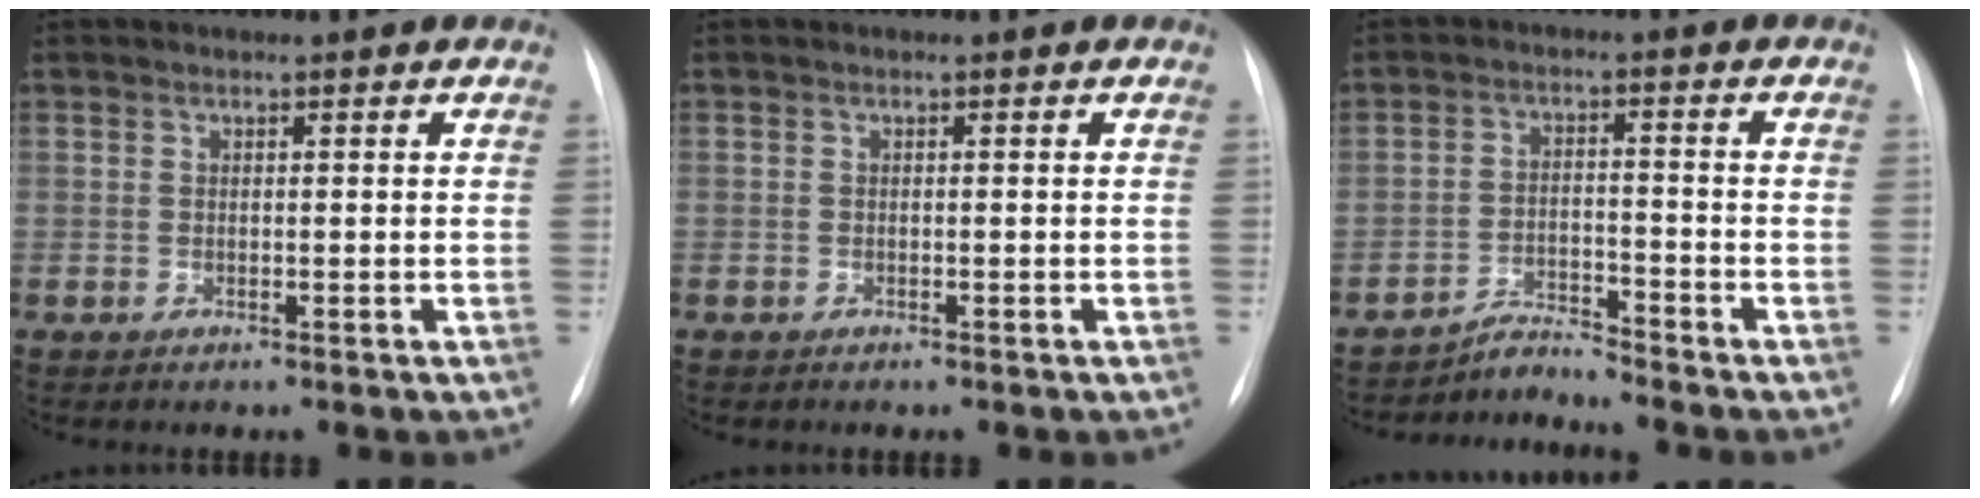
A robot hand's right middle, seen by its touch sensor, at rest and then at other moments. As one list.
[{"total": 0.0}, {"total": 3.6, "force": [-3.4, -0.8, -0.8], "torque": [0.013, -0.013, -0.057]}]